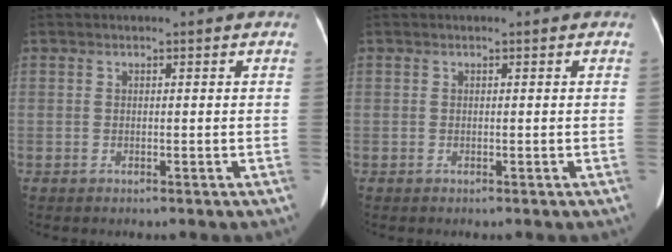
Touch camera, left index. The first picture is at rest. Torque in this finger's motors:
{"motor_torque": [0.06, -2.08, 0.01, 0.00]}